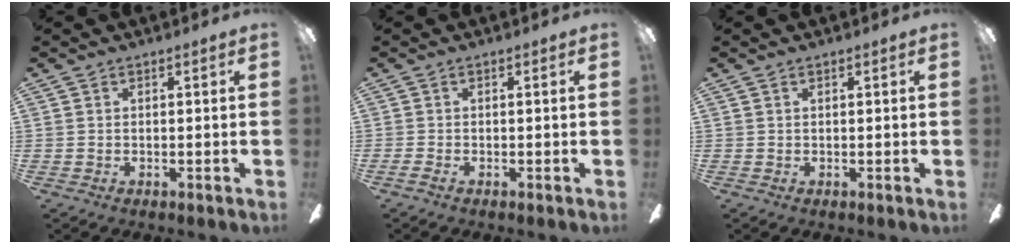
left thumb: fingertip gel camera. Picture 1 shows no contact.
{"total": 1.2, "force": [-0.5, 0.1, 1.1], "torque": [-0.018, 0.000, -0.008]}
{"total": 0.0}